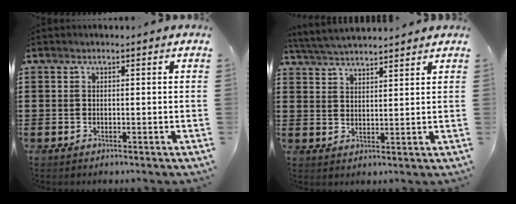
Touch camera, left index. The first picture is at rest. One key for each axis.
{"total": 3.8, "fx": 3.7, "fy": 0.0, "fz": 0.7, "tx": -0.026, "ty": -0.011, "tz": 0.067}